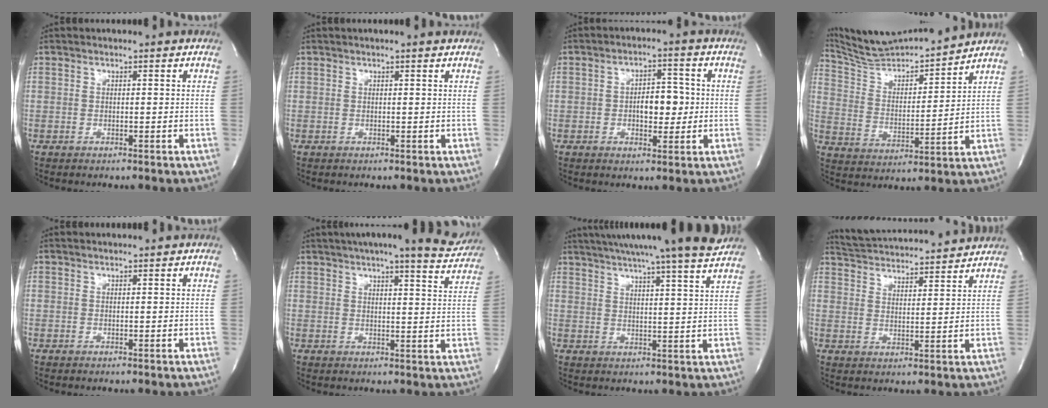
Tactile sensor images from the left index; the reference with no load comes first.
{"total": 0.6, "force": [0.4, -0.1, 0.4], "torque": [-0.015, 0.006, 0.006]}
{"total": 5.3, "force": [-0.3, 2.7, 4.5], "torque": [-0.068, 0.010, -0.003]}
{"total": 15.3, "force": [14.6, 0.3, 4.4], "torque": [-0.089, 0.006, 0.258]}
{"total": 0.9, "force": [0.8, 0.0, 0.4], "torque": [-0.011, 0.016, 0.013]}
{"total": 15.2, "force": [13.4, 2.0, 7.0], "torque": [-0.099, 0.020, 0.158]}
{"total": 19.5, "force": [17.4, -1.5, 8.7], "torque": [-0.148, -0.021, 0.231]}
{"total": 16.3, "force": [15.6, 1.3, 4.5], "torque": [-0.088, 0.025, 0.229]}